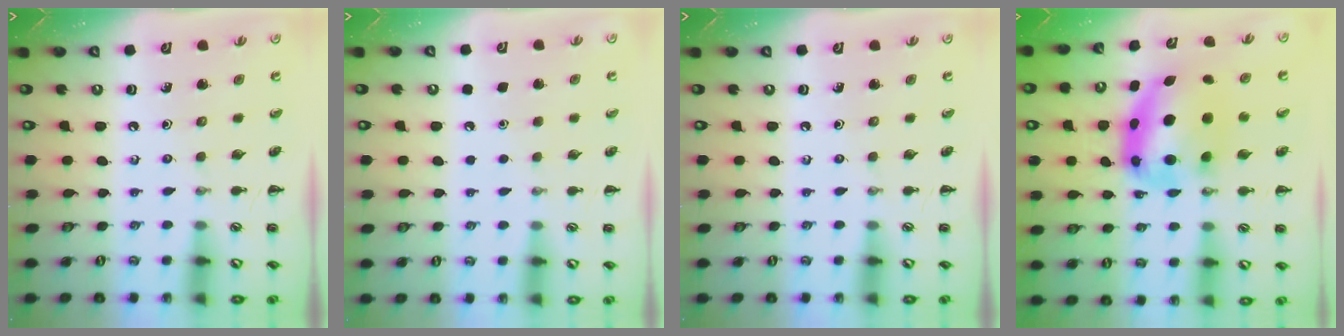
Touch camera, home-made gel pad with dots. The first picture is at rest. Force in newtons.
{"total": 1.8, "press": 1.8, "slide": 0.1}
{"total": 0.0}
{"total": 8.7, "press": 8.5, "slide": 2.0}